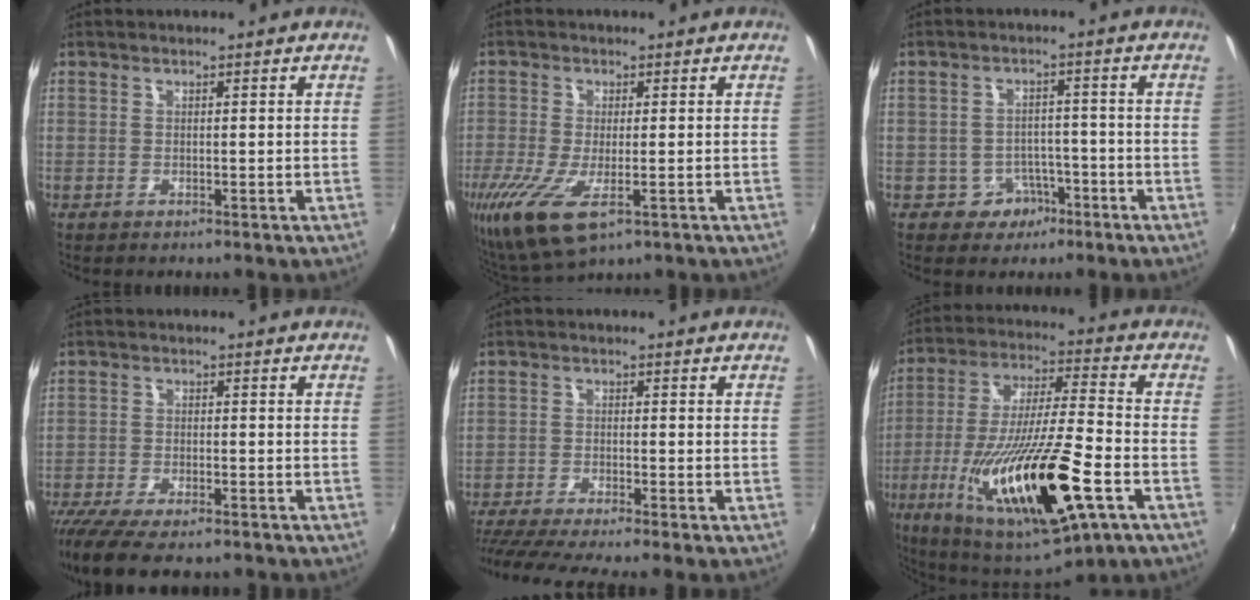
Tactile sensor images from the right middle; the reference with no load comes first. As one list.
[{"total": 10.3, "force": [-4.1, 3.5, 8.8], "torque": [-0.185, -0.043, -0.068]}, {"total": 4.1, "force": [-2.4, 3.2, 0.9], "torque": [-0.024, 0.012, -0.028]}, {"total": 10.8, "force": [-8.6, 2.6, 6.1], "torque": [-0.145, -0.046, -0.151]}, {"total": 10.0, "force": [-8.5, -0.8, 5.2], "torque": [-0.119, -0.038, -0.146]}, {"total": 26.4, "force": [-10.1, 5.5, 23.8], "torque": [-0.448, -0.060, -0.168]}]